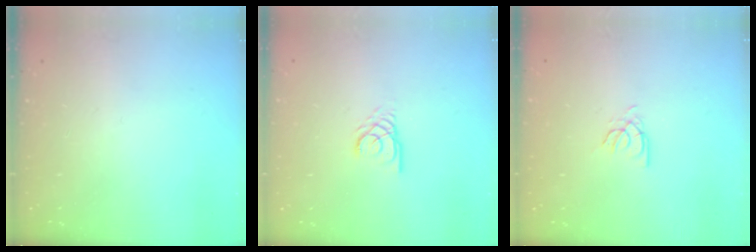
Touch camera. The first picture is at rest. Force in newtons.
{"total": 2.9, "press": 2.9, "slide": 0.2}
{"total": 2.7, "press": 2.7, "slide": 0.2}